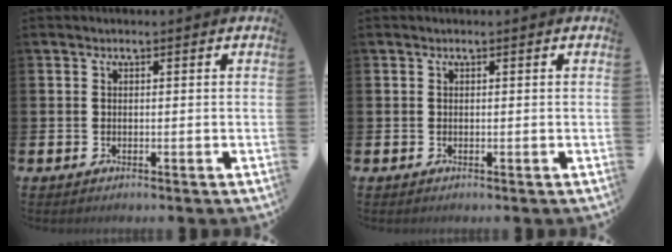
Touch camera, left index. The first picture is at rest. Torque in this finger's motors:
{"motor_torque": [0.09, 0.00, -0.02, -0.01]}